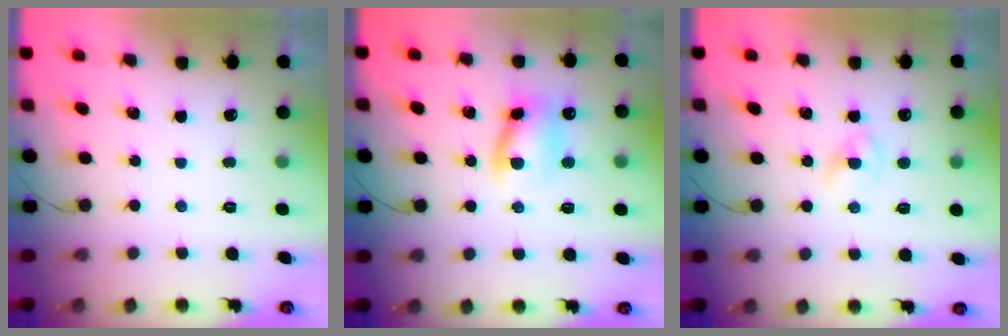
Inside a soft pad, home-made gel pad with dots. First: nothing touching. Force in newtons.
{"total": 9.6, "press": 9.6, "slide": 1.0}
{"total": 1.6, "press": 1.4, "slide": 0.9}